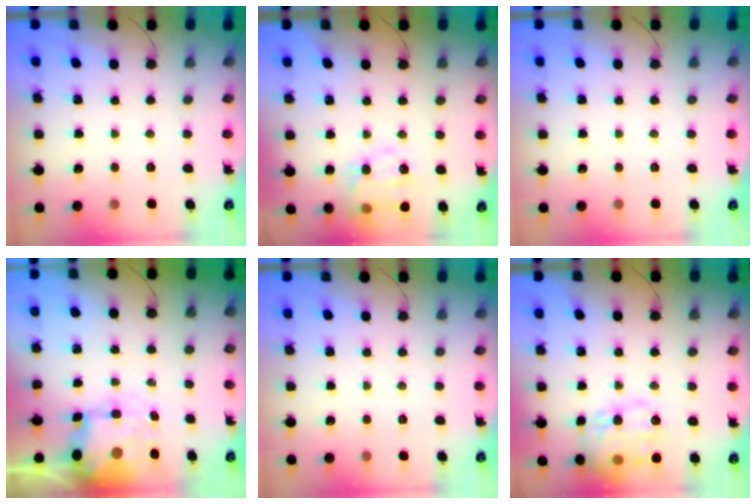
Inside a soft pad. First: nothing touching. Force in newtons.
{"total": 15.1, "press": 14.9, "slide": 2.7}
{"total": 0.0}
{"total": 7.8, "press": 7.6, "slide": 1.7}
{"total": 0.0}
{"total": 17.3, "press": 17.3, "slide": 1.4}